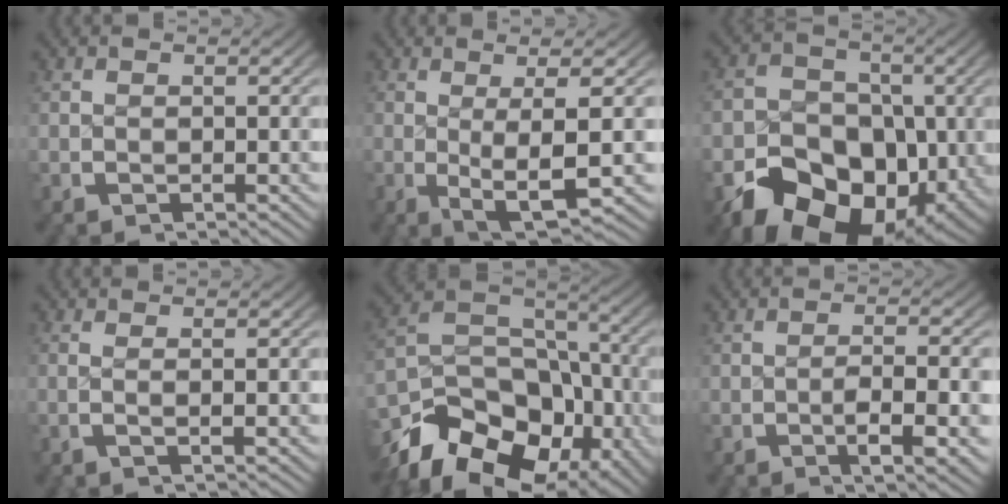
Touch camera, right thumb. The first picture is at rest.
{"total": 6.4, "force": [-1.0, 2.1, 5.9], "torque": [-0.119, -0.020, -0.004]}
{"total": 17.3, "force": [-6.2, 12.5, 10.2], "torque": [-0.154, -0.063, -0.084]}
{"total": 1.4, "force": [0.0, -0.3, 1.4], "torque": [-0.033, -0.006, 0.000]}
{"total": 17.2, "force": [-6.6, 11.8, 10.6], "torque": [-0.198, -0.052, -0.091]}
{"total": 4.7, "force": [-1.6, 1.6, 4.1], "torque": [-0.067, -0.003, -0.024]}